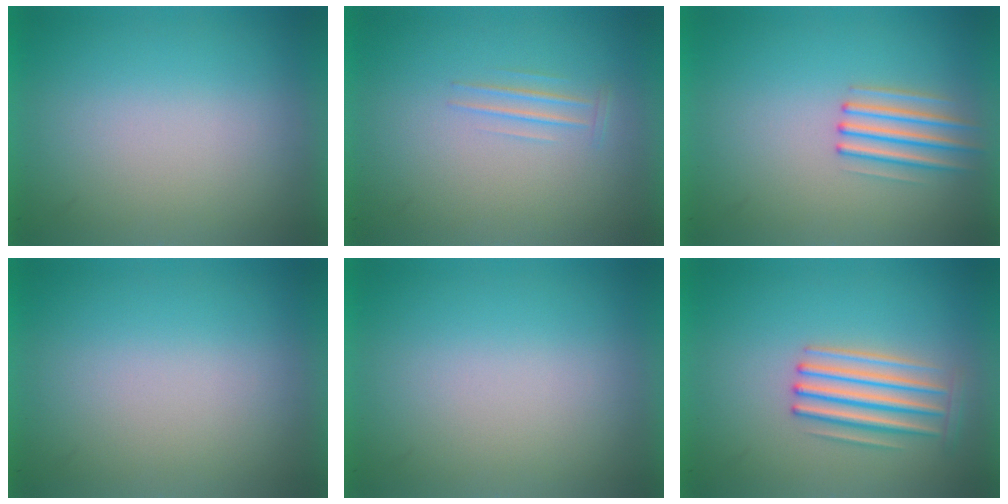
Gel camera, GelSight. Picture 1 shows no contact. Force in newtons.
{"total": 1.2}
{"total": 2.2}
{"total": 0.0}
{"total": 0.0}
{"total": 3.2}